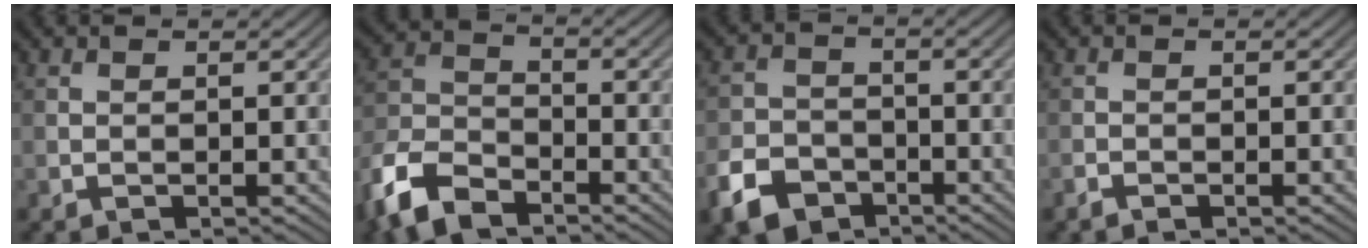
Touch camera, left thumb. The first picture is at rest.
{"total": 9.4, "force": [-6.7, 4.4, 4.9], "torque": [-0.112, -0.014, -0.151]}
{"total": 6.4, "force": [-4.1, 4.2, 2.7], "torque": [-0.065, -0.004, -0.089]}
{"total": 0.9, "force": [-0.8, 0.3, 0.4], "torque": [-0.007, -0.001, -0.017]}